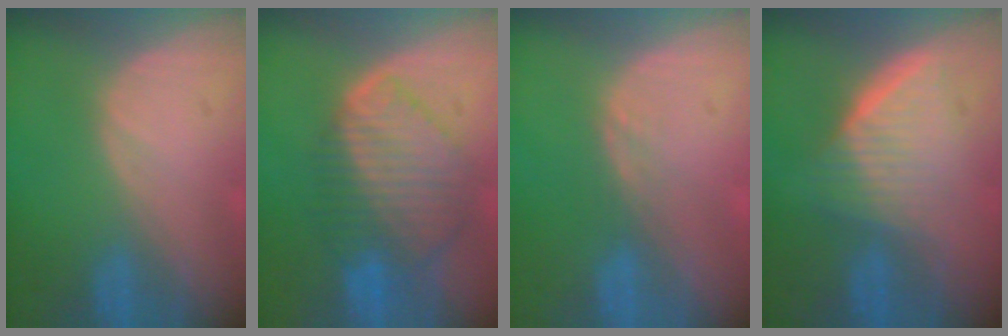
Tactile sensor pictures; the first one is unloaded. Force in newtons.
{"total": 9.3, "press": 8.0, "slide": 4.7}
{"total": 0.7, "press": 0.7, "slide": 0.1}
{"total": 6.8, "press": 6.0, "slide": 3.1}